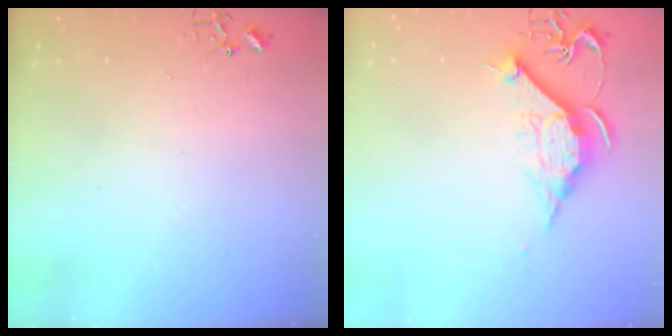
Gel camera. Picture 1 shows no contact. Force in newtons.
{"total": 11.7, "press": 11.6, "slide": 1.3}